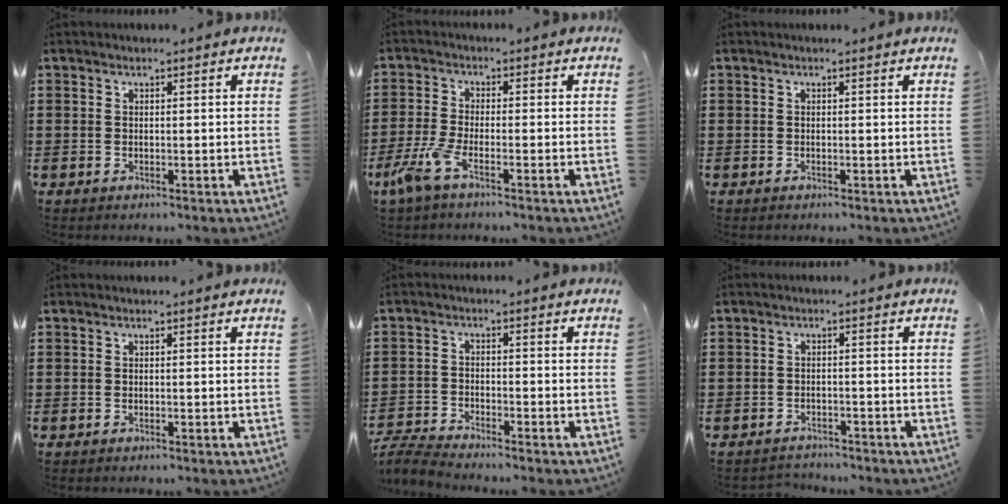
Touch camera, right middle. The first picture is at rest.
{"total": 4.9, "force": [-2.8, 0.9, 4.0], "torque": [-0.108, -0.016, -0.058]}
{"total": 0.0}
{"total": 0.0}
{"total": 3.7, "force": [-3.6, 0.1, 0.8], "torque": [-0.038, -0.009, -0.080]}
{"total": 1.8, "force": [-1.7, 0.5, -0.3], "torque": [0.000, 0.003, -0.041]}